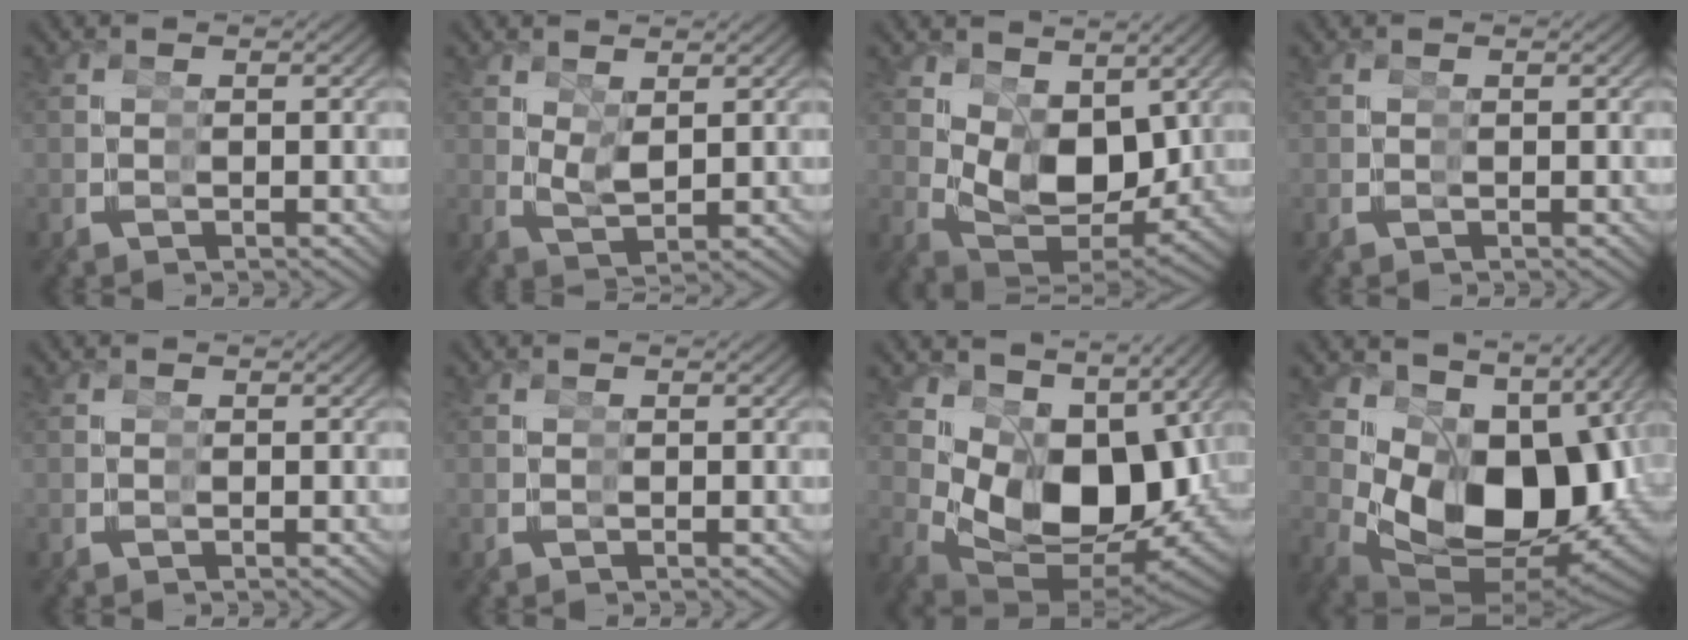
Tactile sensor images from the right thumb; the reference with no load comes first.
{"total": 2.7, "force": [0.9, 1.9, 1.7], "torque": [-0.037, -0.012, 0.022]}
{"total": 8.0, "force": [1.1, 5.8, 5.5], "torque": [-0.131, -0.042, 0.030]}
{"total": 0.0}
{"total": 0.0}
{"total": 0.0}
{"total": 16.6, "force": [-0.9, 11.2, 12.2], "torque": [-0.243, -0.061, 0.015]}
{"total": 18.9, "force": [-1.4, 12.6, 14.0], "torque": [-0.268, -0.062, 0.010]}